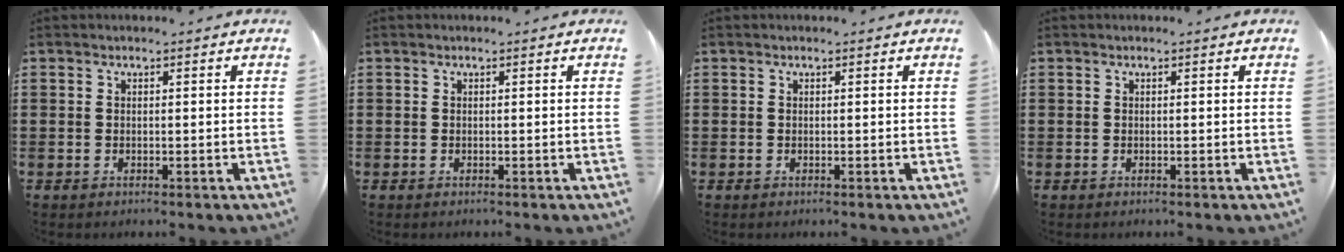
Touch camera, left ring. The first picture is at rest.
{"total": 0.0}
{"total": 0.0}
{"total": 0.0}